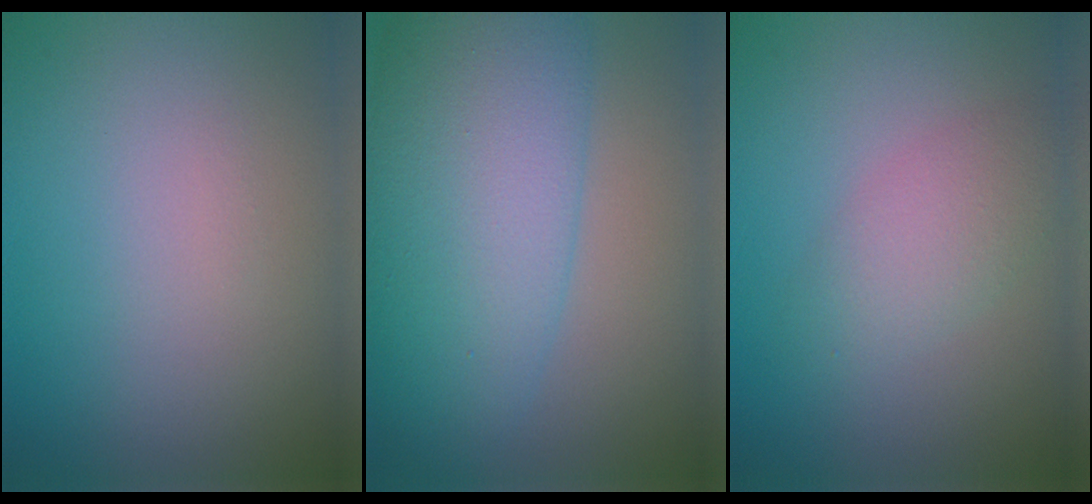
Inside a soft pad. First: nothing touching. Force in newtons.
{"total": 10.9, "press": 10.9, "slide": 0.2}
{"total": 3.0, "press": 3.0, "slide": 0.1}